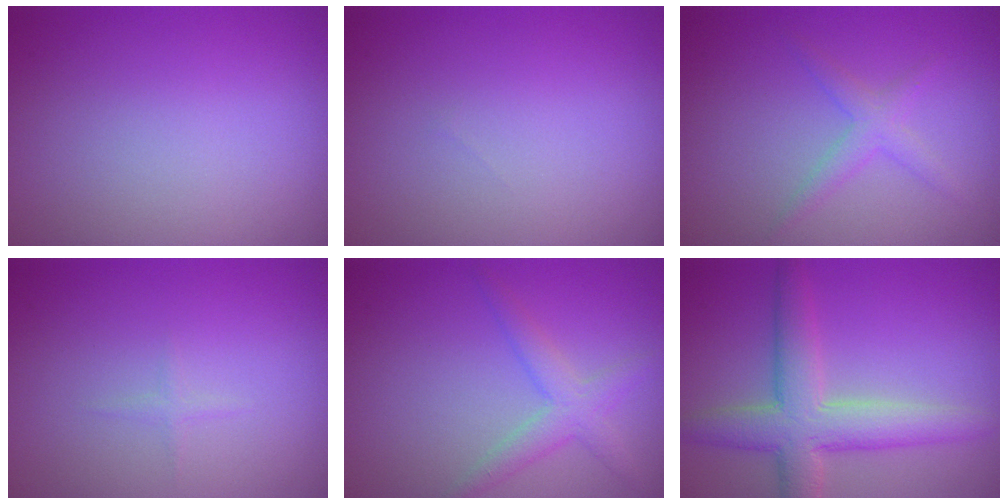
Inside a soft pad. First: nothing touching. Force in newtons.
{"total": 0.0}
{"total": 1.9, "press": 1.9, "slide": 0.1}
{"total": 0.6, "press": 0.6, "slide": 0.0}
{"total": 2.7, "press": 2.7, "slide": 0.1}
{"total": 5.7, "press": 5.7, "slide": 0.3}